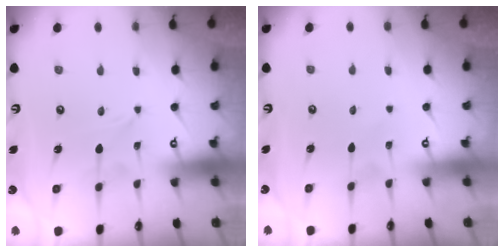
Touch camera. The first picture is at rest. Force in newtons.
{"total": 2.1, "press": 2.1, "slide": 0.3}